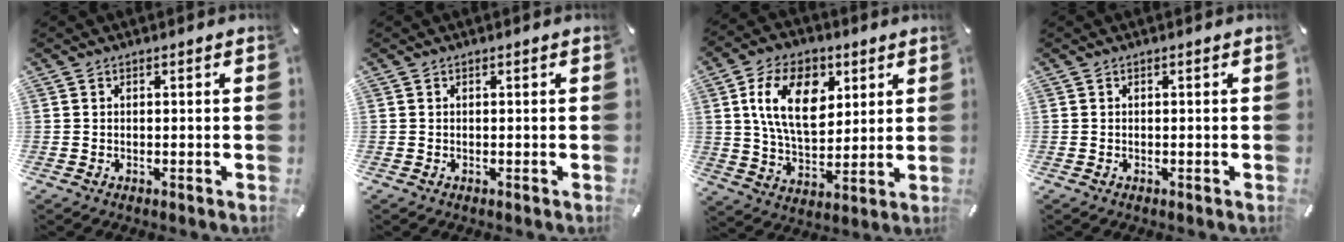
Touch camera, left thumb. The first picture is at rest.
{"total": 0.0}
{"total": 15.7, "force": [5.5, 10.1, 10.7], "torque": [-0.194, 0.007, 0.098]}
{"total": 0.0}